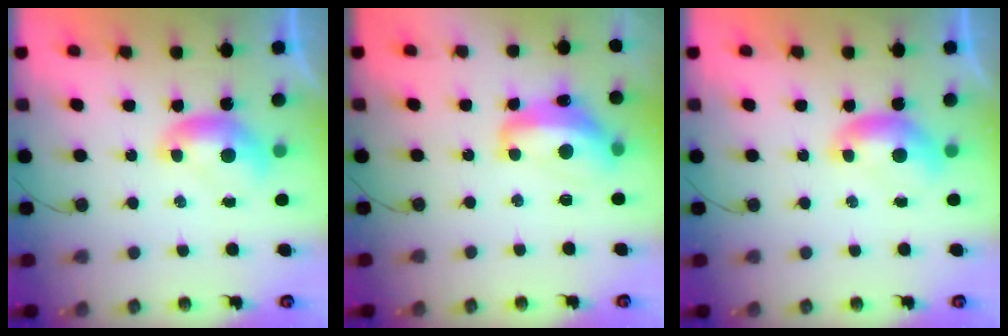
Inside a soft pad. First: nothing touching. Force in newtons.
{"total": 7.6, "press": 7.6, "slide": 0.9}
{"total": 0.0}